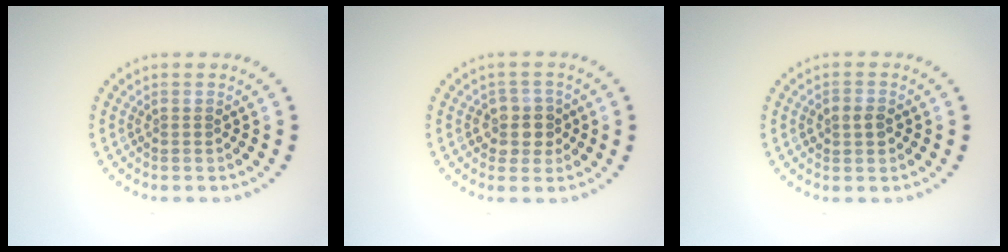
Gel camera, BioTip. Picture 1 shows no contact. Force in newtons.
{"total": 2.7, "press": 2.4, "slide": 1.2}
{"total": 1.8, "press": 1.8, "slide": 0.1}